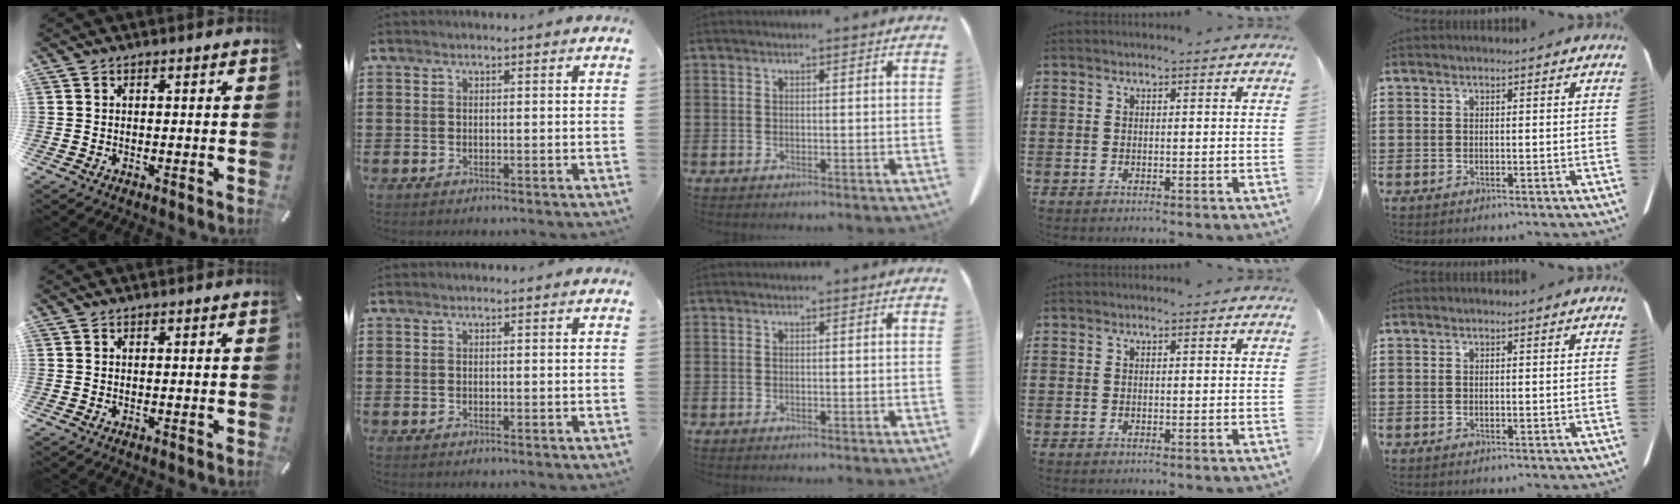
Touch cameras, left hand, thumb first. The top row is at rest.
{}